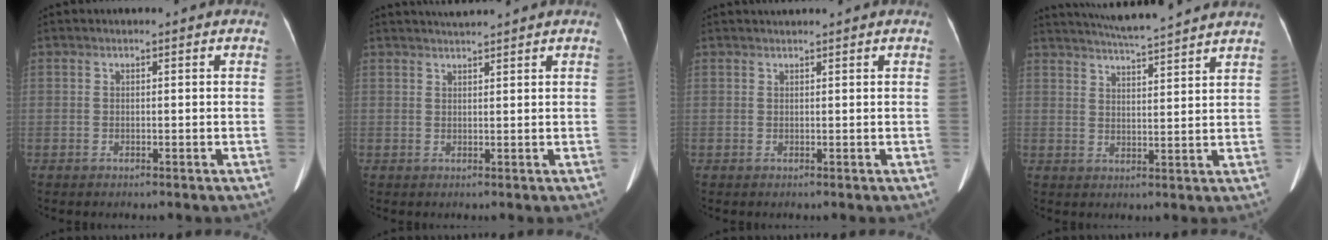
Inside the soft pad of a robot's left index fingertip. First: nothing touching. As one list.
[{"total": 3.1, "force": [3.0, -0.6, 0.9], "torque": [-0.011, 0.018, 0.054]}, {"total": 1.5, "force": [1.4, -0.3, 0.3], "torque": [-0.004, 0.018, 0.032]}, {"total": 12.0, "force": [11.0, -0.7, 4.7], "torque": [-0.088, 0.015, 0.158]}]